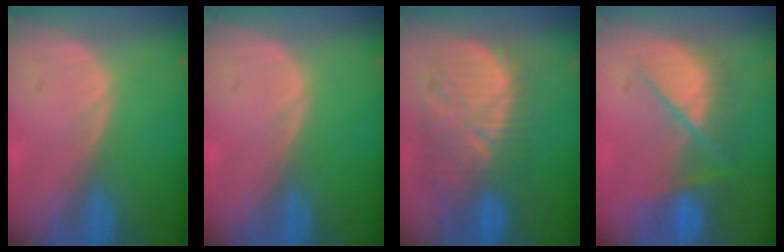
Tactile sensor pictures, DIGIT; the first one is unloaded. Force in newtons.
{"total": 0.0}
{"total": 12.0, "press": 11.3, "slide": 4.1}
{"total": 7.4, "press": 7.3, "slide": 1.3}